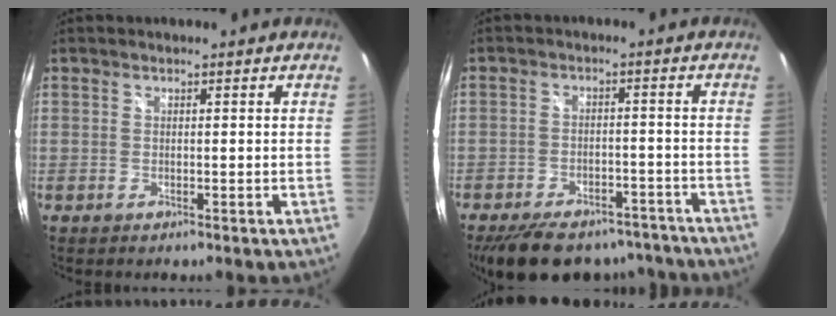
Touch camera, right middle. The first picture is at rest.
{"total": 18.5, "force": [-15.1, 7.8, 7.2], "torque": [-0.156, 0.011, -0.194]}